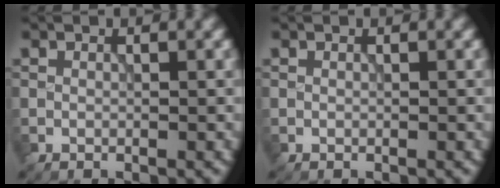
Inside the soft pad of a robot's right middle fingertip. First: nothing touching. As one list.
[{"total": 0.0}]